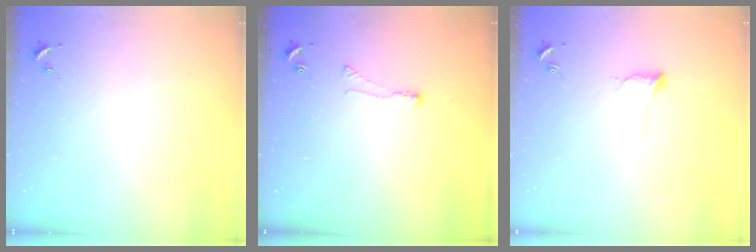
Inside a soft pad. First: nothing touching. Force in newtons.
{"total": 3.0, "press": 2.9, "slide": 0.6}
{"total": 6.1, "press": 6.0, "slide": 0.8}